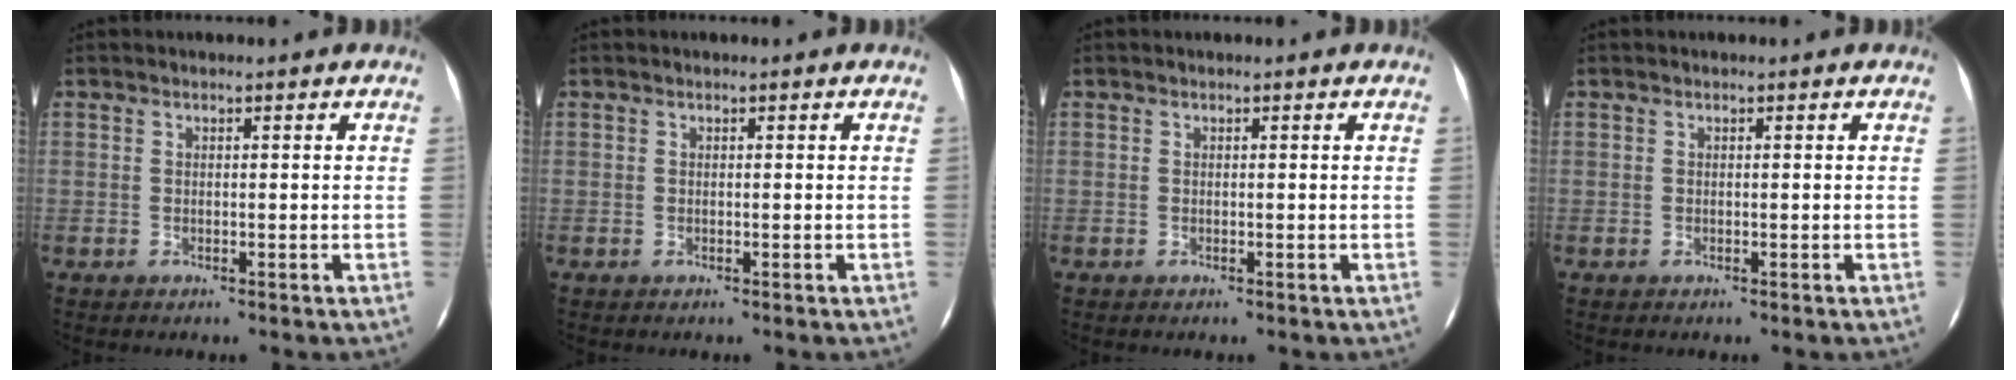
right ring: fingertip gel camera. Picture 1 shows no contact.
{"total": 0.0}
{"total": 0.0}
{"total": 0.0}